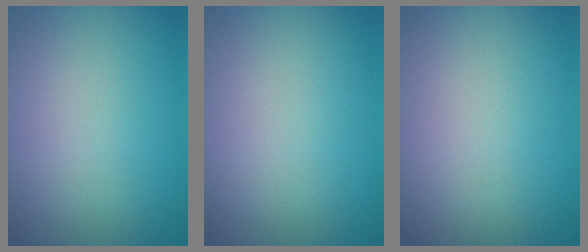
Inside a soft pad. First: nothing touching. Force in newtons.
{"total": 0.0}
{"total": 0.0}